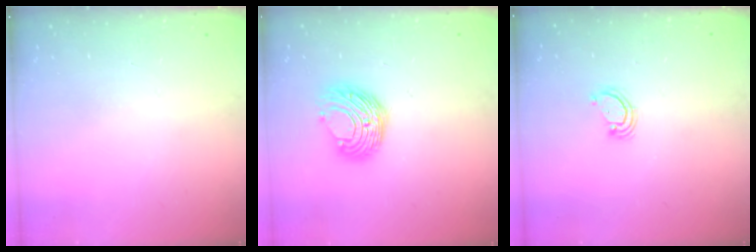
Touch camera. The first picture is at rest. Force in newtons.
{"total": 9.1, "press": 9.1, "slide": 0.4}
{"total": 3.7, "press": 3.7, "slide": 0.3}